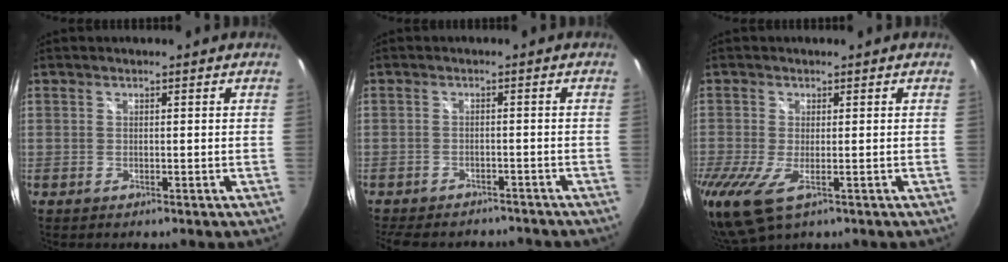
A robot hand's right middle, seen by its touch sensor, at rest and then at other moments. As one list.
[{"total": 11.2, "force": [-9.6, 3.9, 4.2], "torque": [-0.097, -0.011, -0.133]}, {"total": 5.9, "force": [-2.6, 2.1, 4.8], "torque": [-0.107, -0.025, -0.045]}]